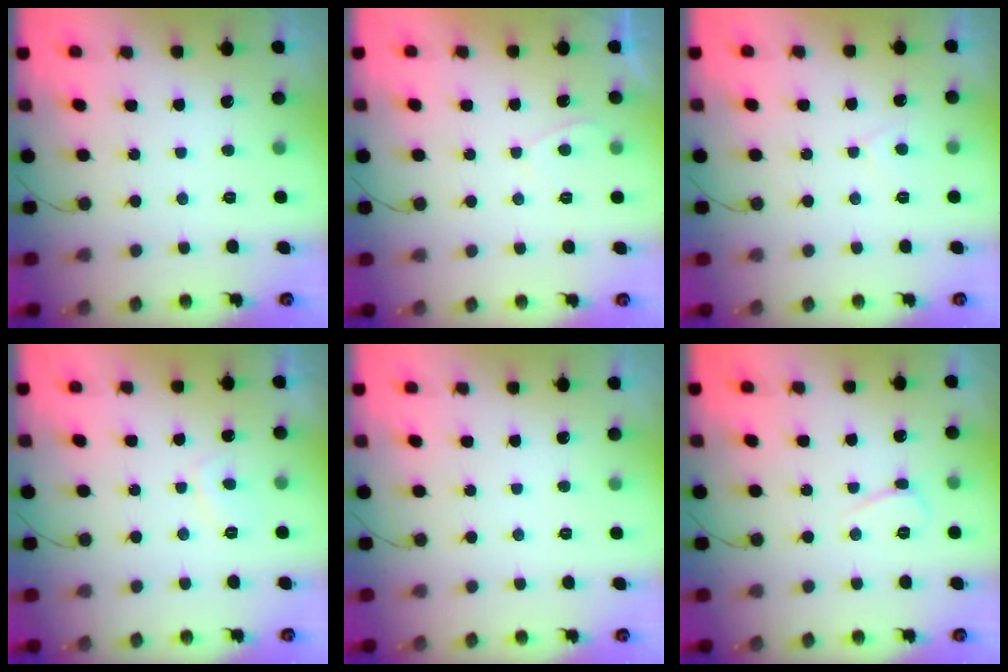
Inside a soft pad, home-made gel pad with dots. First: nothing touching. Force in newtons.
{"total": 0.7, "press": 0.6, "slide": 0.5}
{"total": 4.2, "press": 4.2, "slide": 0.3}
{"total": 2.4, "press": 2.3, "slide": 0.6}
{"total": 0.0}
{"total": 4.0, "press": 3.9, "slide": 0.5}